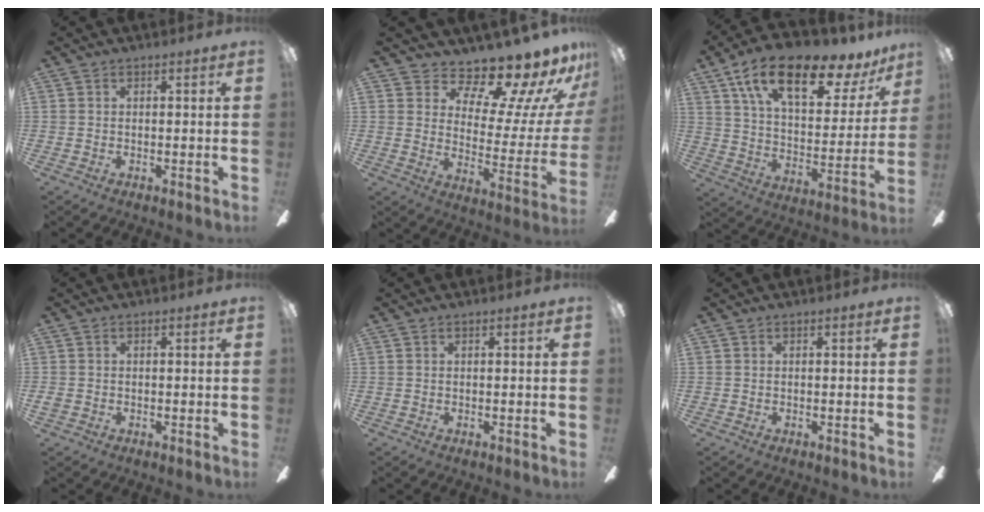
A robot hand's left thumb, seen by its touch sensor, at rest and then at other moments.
{"total": 14.3, "force": [11.9, 4.3, 6.8], "torque": [-0.103, -0.108, 0.197]}
{"total": 20.6, "force": [13.4, 8.2, 13.3], "torque": [-0.222, -0.075, 0.227]}
{"total": 1.2, "force": [-0.4, 0.8, 0.8], "torque": [-0.012, 0.004, -0.007]}
{"total": 0.7, "force": [0.2, 0.1, 0.6], "torque": [-0.013, 0.001, 0.004]}
{"total": 0.0}